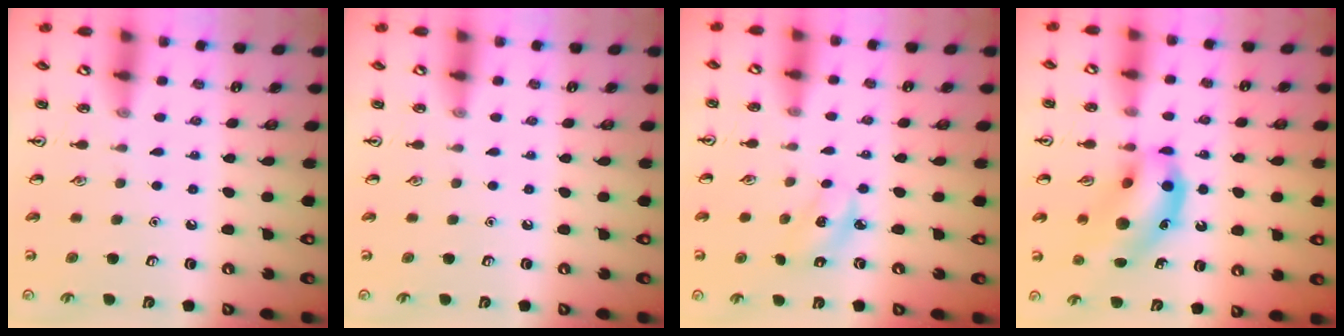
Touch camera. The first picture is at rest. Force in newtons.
{"total": 0.0}
{"total": 3.0, "press": 3.0, "slide": 0.5}
{"total": 14.4, "press": 13.8, "slide": 4.1}